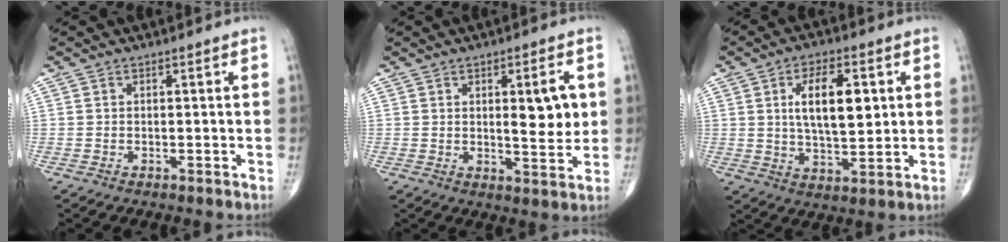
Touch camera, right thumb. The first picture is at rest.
{"total": 8.1, "force": [1.6, 2.6, 7.5], "torque": [-0.096, -0.015, 0.026]}
{"total": 11.8, "force": [2.7, 5.3, 10.1], "torque": [-0.154, -0.011, 0.048]}